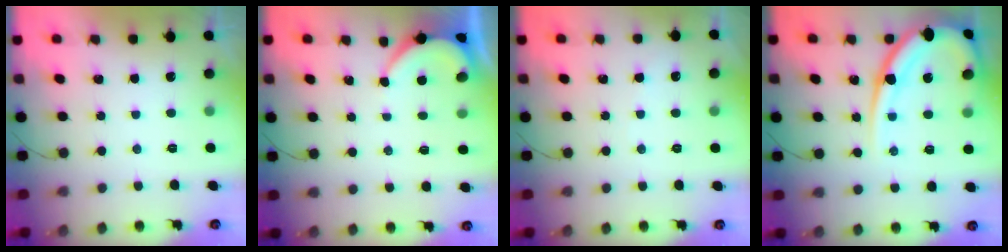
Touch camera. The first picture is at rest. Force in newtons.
{"total": 2.6, "press": 2.6, "slide": 0.3}
{"total": 1.9, "press": 1.8, "slide": 0.2}
{"total": 15.9, "press": 15.8, "slide": 1.5}